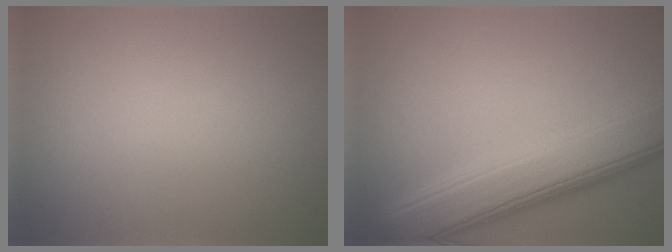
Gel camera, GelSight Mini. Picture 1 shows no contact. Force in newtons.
{"total": 8.4, "press": 8.3, "slide": 0.2}